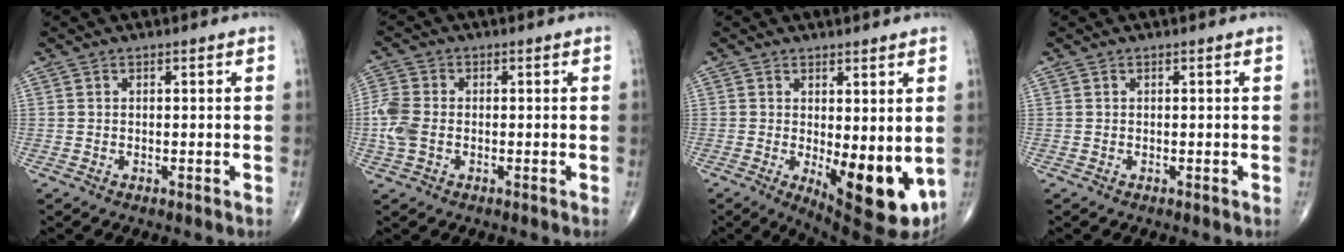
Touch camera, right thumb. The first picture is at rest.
{"total": 6.0, "force": [-1.0, 4.1, 4.3], "torque": [-0.119, 0.007, -0.026]}
{"total": 12.3, "force": [-1.7, 4.7, 11.3], "torque": [-0.146, -0.028, -0.008]}
{"total": 0.0}